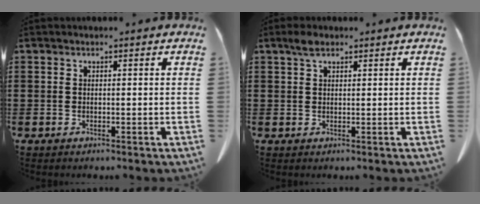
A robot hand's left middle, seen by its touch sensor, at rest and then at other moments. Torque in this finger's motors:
{"motor_torque": [1.08, 1.06, 0.19, 0.09]}